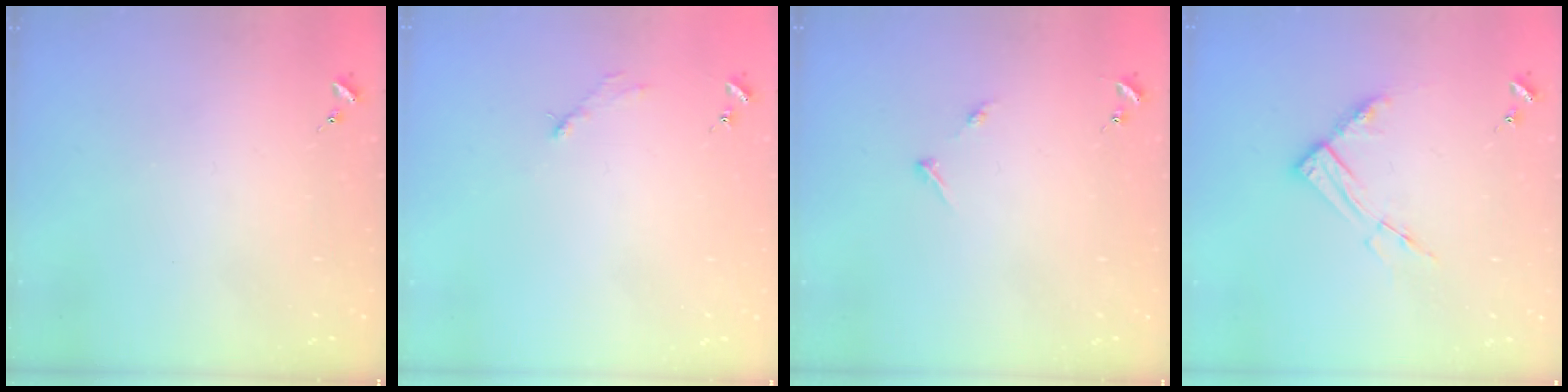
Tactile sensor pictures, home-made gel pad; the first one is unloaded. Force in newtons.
{"total": 2.6, "press": 2.6, "slide": 0.3}
{"total": 5.2, "press": 5.2, "slide": 0.6}
{"total": 8.9, "press": 8.9, "slide": 0.8}